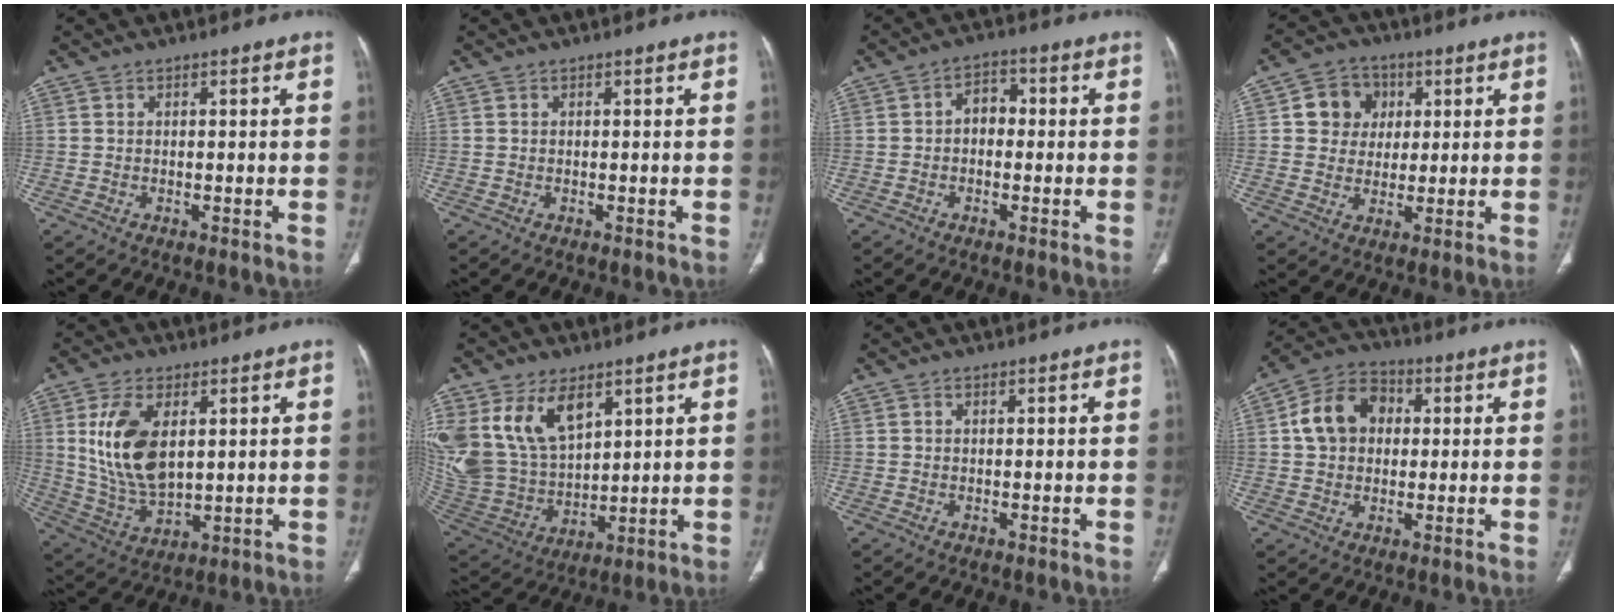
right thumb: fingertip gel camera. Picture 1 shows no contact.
{"total": 0.0}
{"total": 4.2, "force": [-0.3, 3.1, 2.8], "torque": [-0.026, 0.017, -0.016]}
{"total": 8.3, "force": [2.2, 7.5, 2.9], "torque": [-0.006, 0.000, 0.033]}
{"total": 14.1, "force": [3.5, 7.8, 11.2], "torque": [-0.216, -0.018, 0.079]}
{"total": 18.2, "force": [8.5, 11.2, 11.5], "torque": [-0.217, -0.027, 0.185]}
{"total": 0.0}
{"total": 11.1, "force": [1.8, 8.7, 6.7], "torque": [-0.100, 0.019, 0.022]}